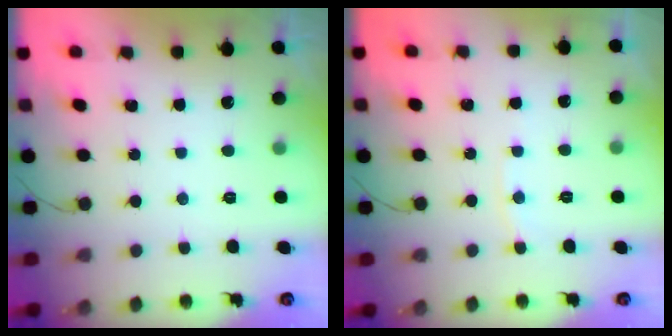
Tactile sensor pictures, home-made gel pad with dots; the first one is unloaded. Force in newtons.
{"total": 2.8, "press": 2.7, "slide": 0.4}